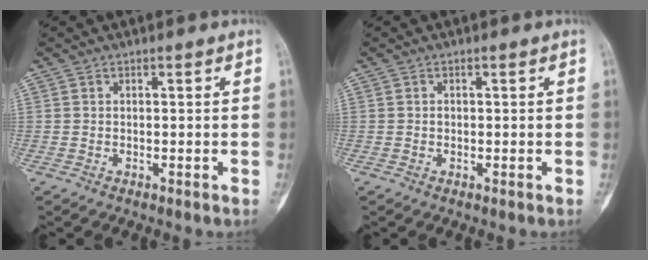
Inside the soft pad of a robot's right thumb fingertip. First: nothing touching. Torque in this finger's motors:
{"motor_torque": [0.43, -0.21, 0.22, -0.03, -0.02]}